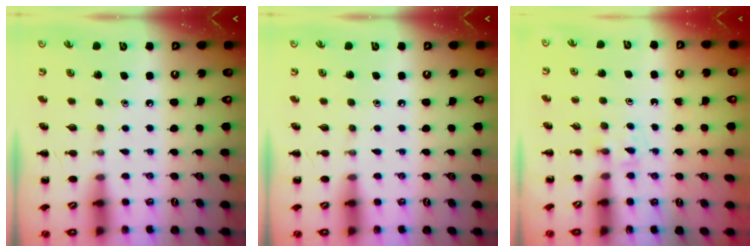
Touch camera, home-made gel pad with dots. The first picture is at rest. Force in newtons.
{"total": 0.0}
{"total": 2.8, "press": 2.5, "slide": 1.1}